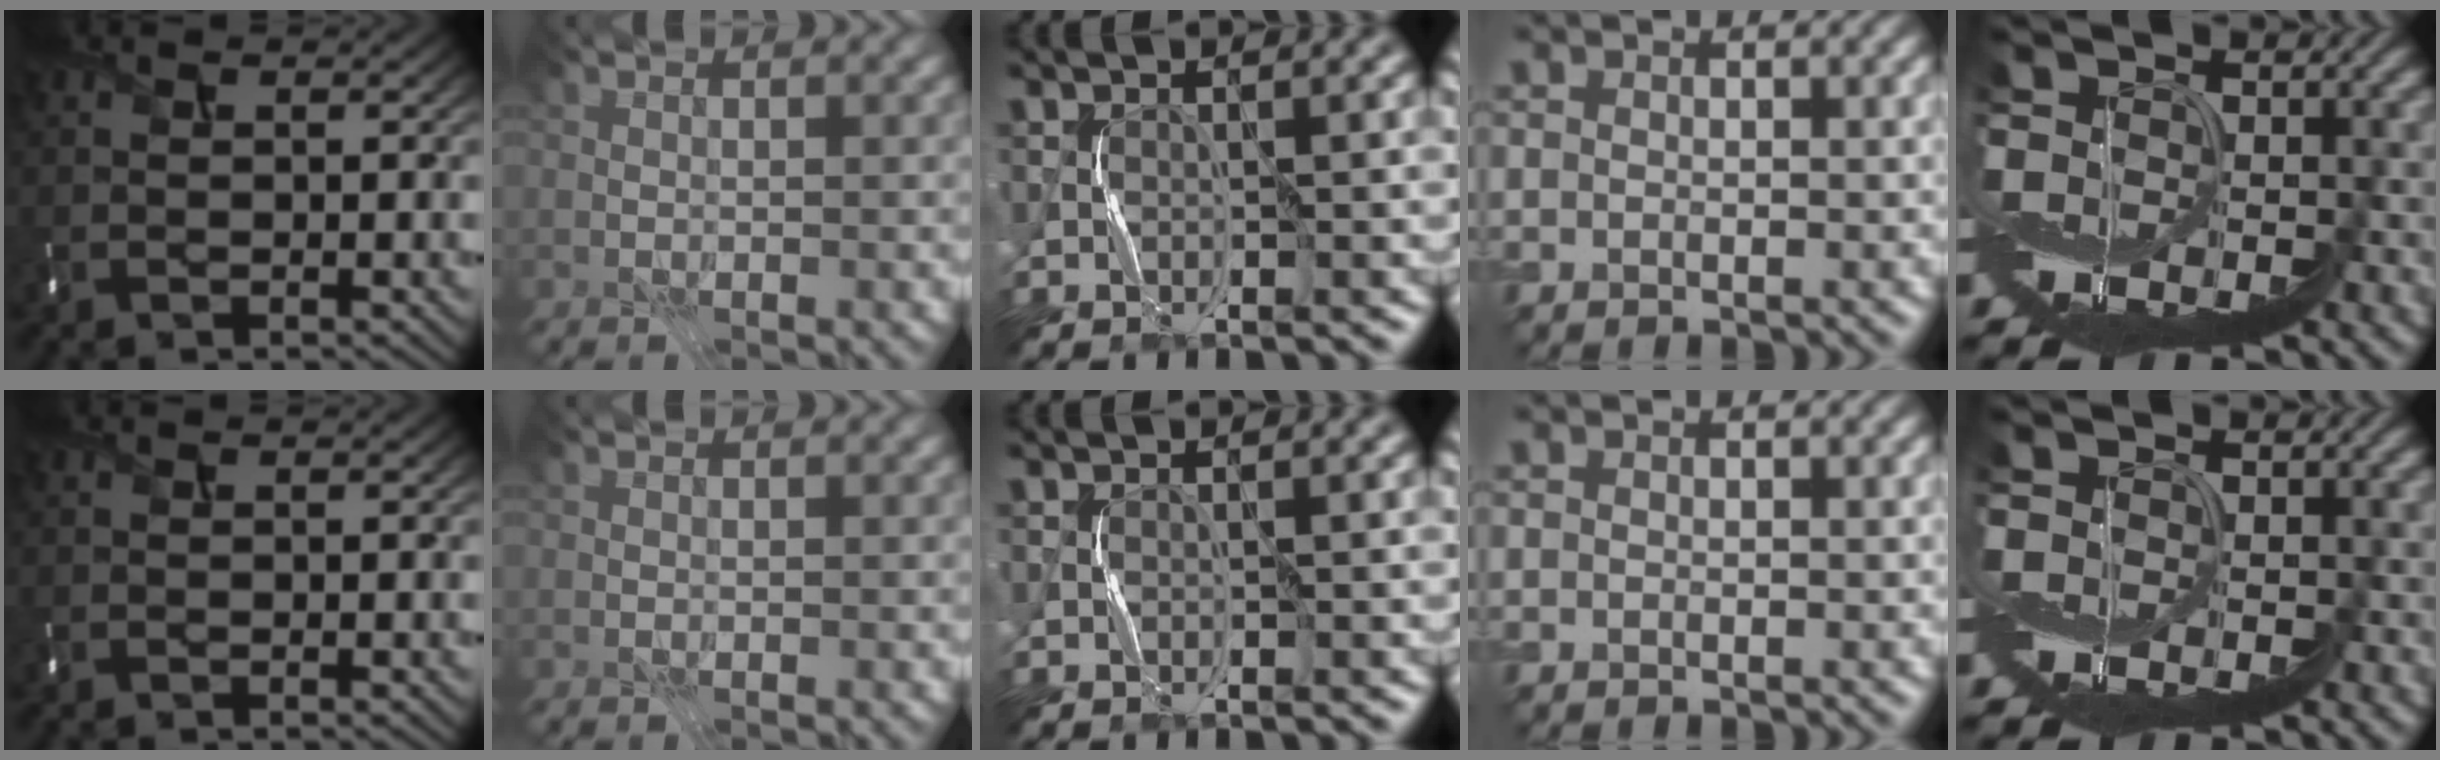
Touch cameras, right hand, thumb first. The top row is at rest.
{}